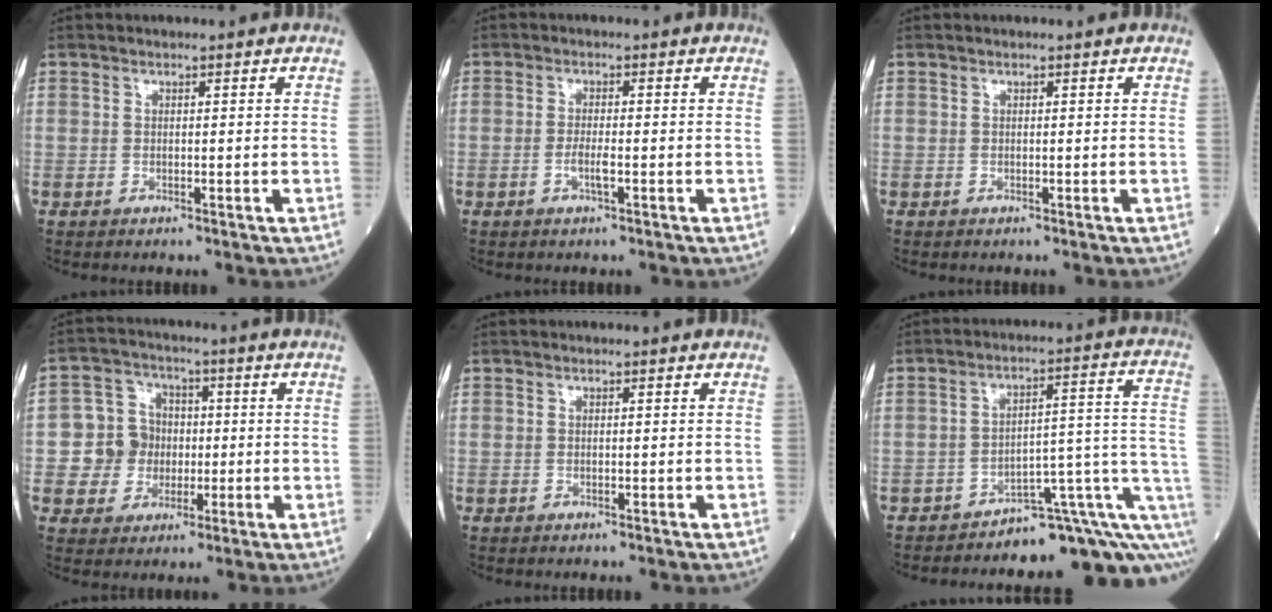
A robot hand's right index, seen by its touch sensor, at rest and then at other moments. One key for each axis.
{"total": 2.2, "fx": -0.8, "fy": 0.2, "fz": 2.0, "tx": -0.043, "ty": -0.002, "tz": -0.016}
{"total": 0.0}
{"total": 7.4, "fx": -0.8, "fy": 7.2, "fz": 1.8, "tx": -0.042, "ty": 0.026, "tz": -0.009}
{"total": 0.0}
{"total": 12.4, "fx": -9.4, "fy": 3.0, "fz": 7.5, "tx": -0.046, "ty": 0.078, "tz": -0.117}